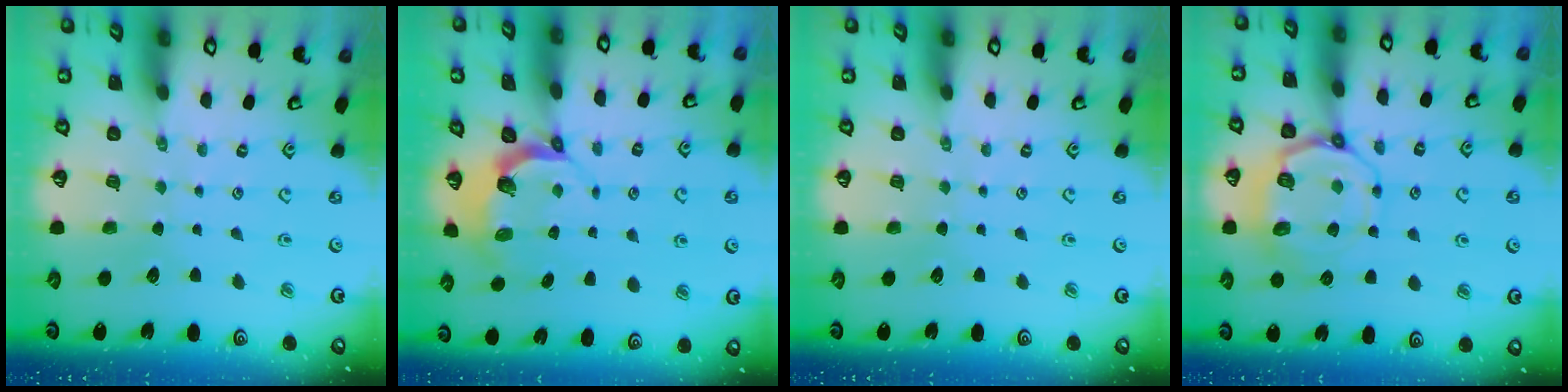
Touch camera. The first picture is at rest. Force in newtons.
{"total": 4.4, "press": 3.2, "slide": 3.0}
{"total": 0.0}
{"total": 10.6, "press": 10.4, "slide": 1.9}